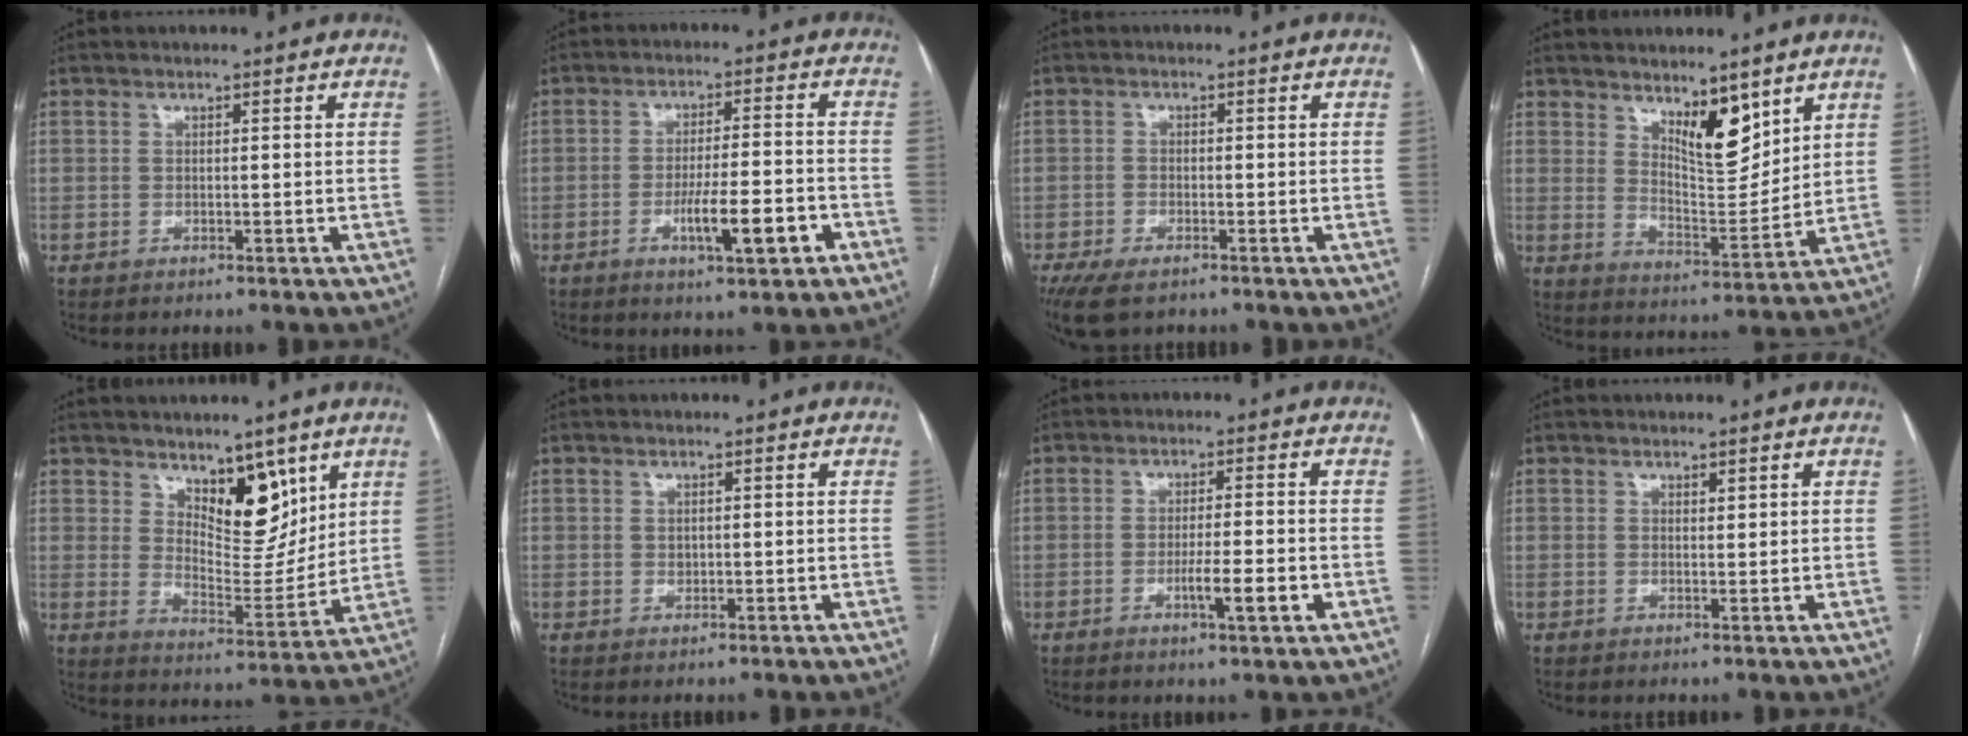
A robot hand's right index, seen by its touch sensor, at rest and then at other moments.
{"total": 8.3, "force": [-3.6, 1.1, 7.4], "torque": [-0.123, -0.001, -0.052]}
{"total": 6.1, "force": [-4.4, 2.4, 3.6], "torque": [-0.068, -0.011, -0.074]}
{"total": 8.1, "force": [5.3, 2.9, 5.4], "torque": [-0.093, -0.013, 0.099]}
{"total": 9.5, "force": [5.9, 4.3, 6.2], "torque": [-0.090, -0.012, 0.106]}
{"total": 0.7, "force": [0.1, 0.6, 0.4], "torque": [-0.006, 0.000, 0.003]}
{"total": 5.2, "force": [-1.8, 0.2, 4.9], "torque": [-0.079, -0.005, -0.027]}
{"total": 0.7, "force": [0.6, 0.2, 0.3], "torque": [-0.005, -0.005, 0.008]}